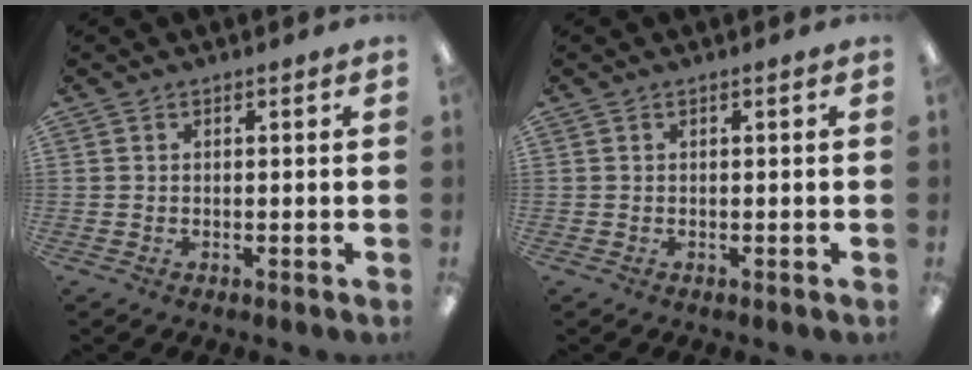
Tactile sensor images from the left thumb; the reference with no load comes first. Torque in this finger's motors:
{"motor_torque": [0.00, 0.00, 0.00, 0.00, 0.00]}